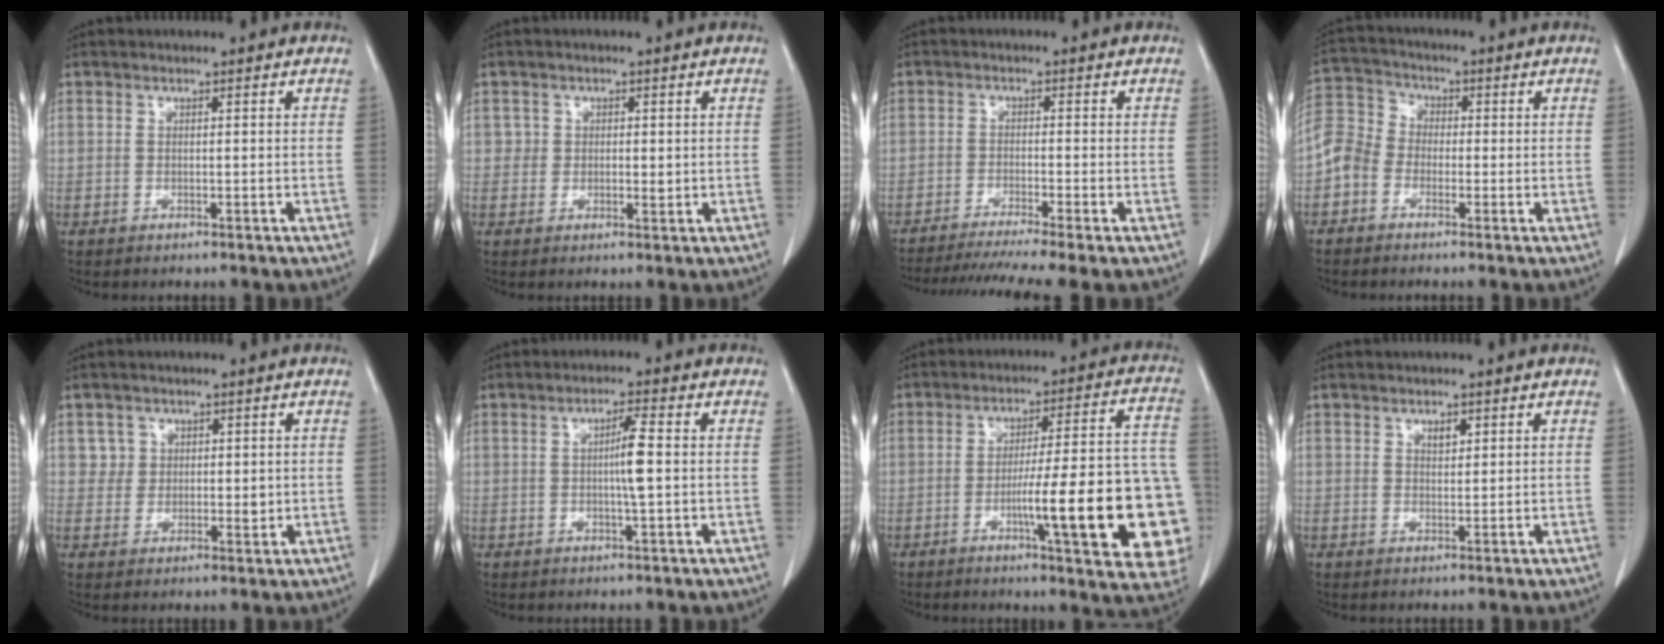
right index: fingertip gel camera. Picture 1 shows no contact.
{"total": 2.1, "force": [0.3, 1.8, 1.1], "torque": [-0.010, -0.001, 0.002]}
{"total": 10.6, "force": [-8.8, -1.1, 5.9], "torque": [-0.087, -0.020, -0.139]}
{"total": 7.1, "force": [-2.3, 6.2, 2.5], "torque": [-0.058, 0.031, -0.057]}
{"total": 3.3, "force": [1.2, 3.0, 0.7], "torque": [0.000, -0.004, 0.019]}
{"total": 4.3, "force": [0.0, -0.2, 4.3], "torque": [-0.071, -0.001, -0.001]}
{"total": 21.6, "force": [-5.6, 2.1, 20.7], "torque": [-0.181, 0.018, -0.067]}
{"total": 1.5, "force": [0.9, 0.7, 1.0], "torque": [-0.015, -0.003, 0.015]}